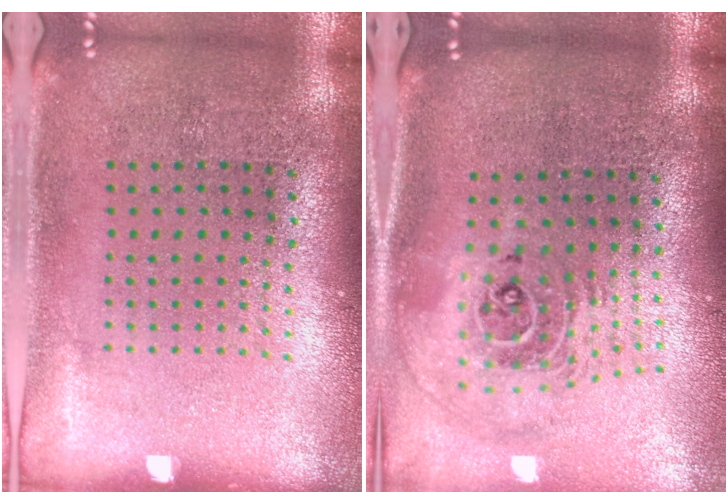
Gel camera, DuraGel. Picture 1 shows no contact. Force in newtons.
{"total": 2.4, "press": 1.7, "slide": 1.7}